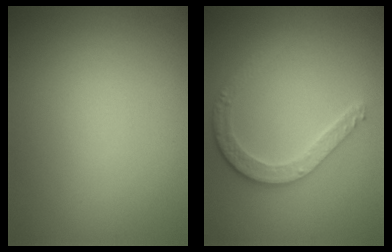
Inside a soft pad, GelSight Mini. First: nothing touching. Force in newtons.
{"total": 3.6, "press": 2.9, "slide": 2.2}